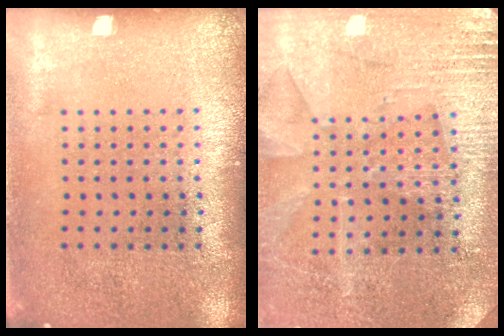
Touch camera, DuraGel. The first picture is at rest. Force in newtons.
{"total": 2.9, "press": 2.8, "slide": 0.5}